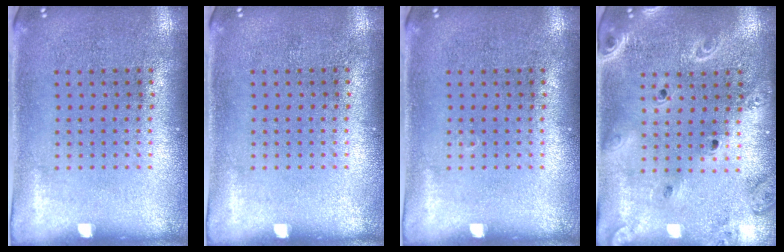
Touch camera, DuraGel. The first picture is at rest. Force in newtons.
{"total": 0.0}
{"total": 0.0}
{"total": 2.0, "press": 1.9, "slide": 0.8}